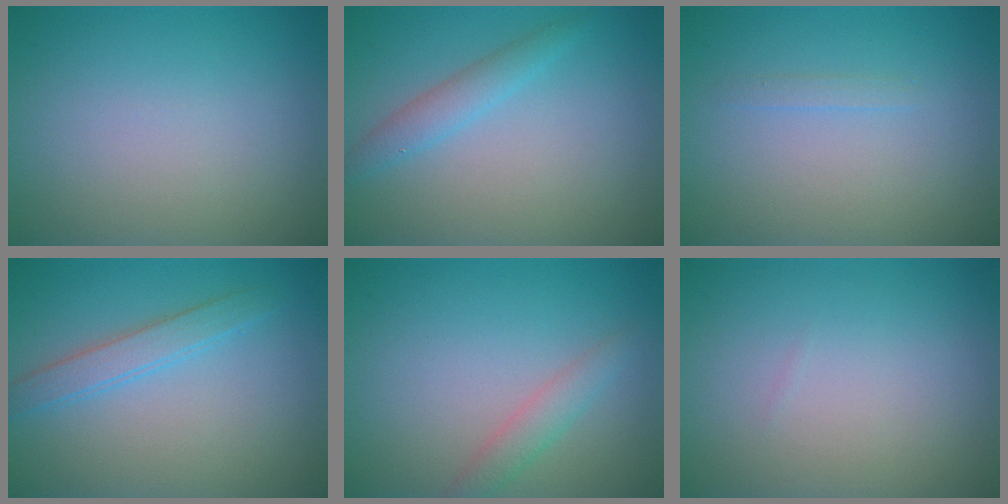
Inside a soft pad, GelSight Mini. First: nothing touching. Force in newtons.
{"total": 2.0, "press": 2.0, "slide": 0.1}
{"total": 0.6, "press": 0.6, "slide": 0.0}
{"total": 2.3, "press": 2.3, "slide": 0.0}
{"total": 1.9, "press": 1.9, "slide": 0.0}
{"total": 0.0}